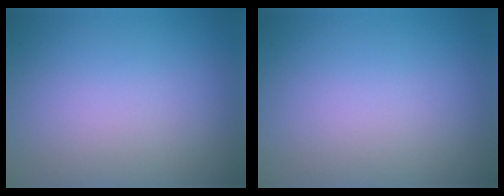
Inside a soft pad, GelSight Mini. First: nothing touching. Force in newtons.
{"total": 0.0}